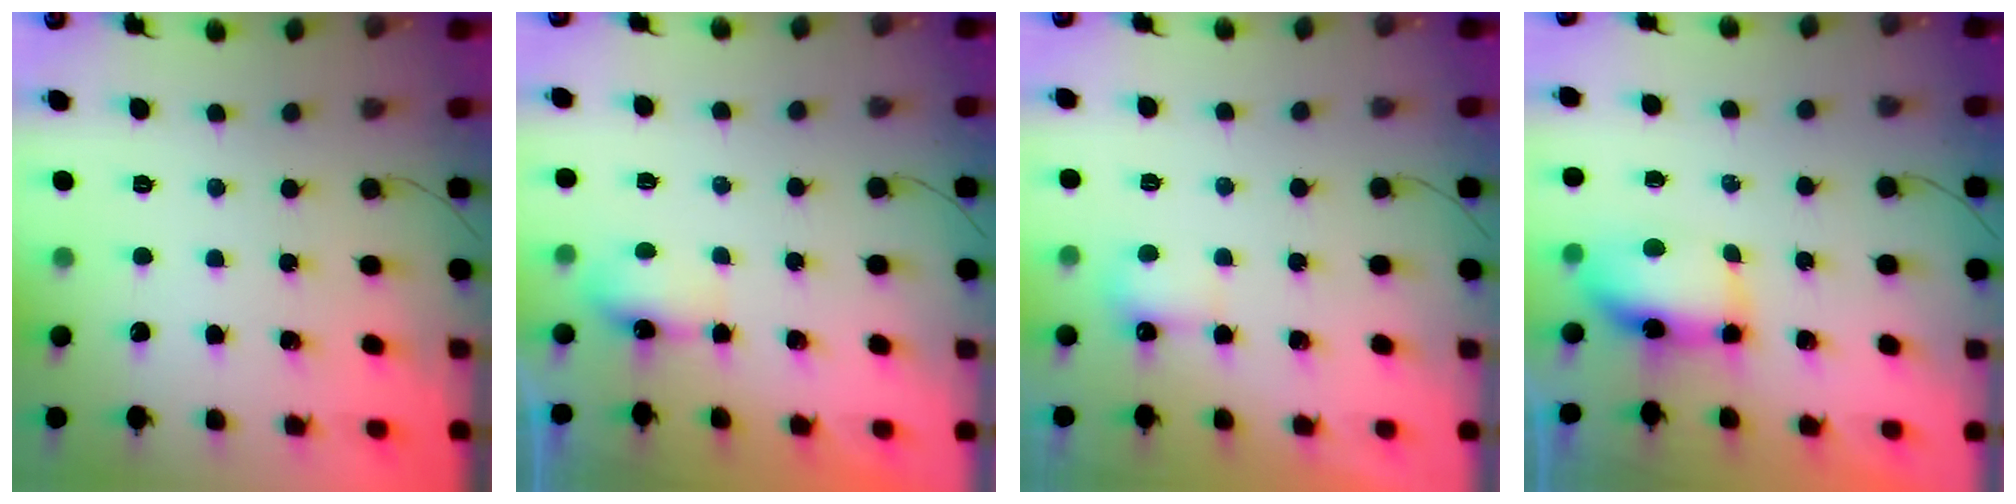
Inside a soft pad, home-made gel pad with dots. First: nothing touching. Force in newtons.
{"total": 7.1, "press": 4.4, "slide": 5.5}
{"total": 4.0, "press": 3.9, "slide": 0.8}
{"total": 12.6, "press": 8.5, "slide": 9.3}